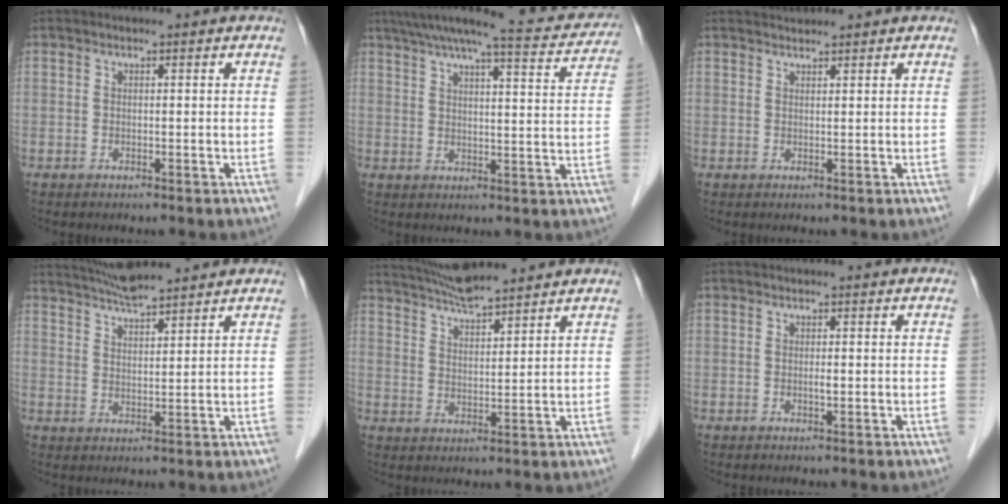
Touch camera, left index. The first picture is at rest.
{"total": 16.0, "force": [14.4, 1.7, 6.6], "torque": [-0.099, 0.006, 0.181]}
{"total": 1.4, "force": [1.4, 0.1, 0.0], "torque": [-0.007, 0.011, 0.029]}
{"total": 8.7, "force": [7.9, 0.3, 3.5], "torque": [-0.066, 0.028, 0.132]}
{"total": 9.5, "force": [8.7, 0.3, 3.7], "torque": [-0.071, 0.027, 0.151]}
{"total": 0.5, "force": [0.0, 0.0, 0.5], "torque": [-0.013, -0.001, -0.001]}